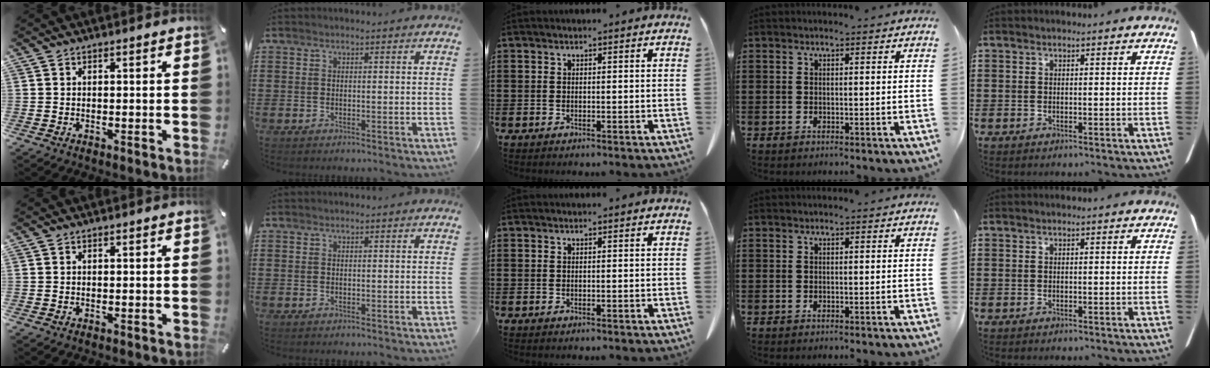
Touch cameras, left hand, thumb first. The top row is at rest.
{}